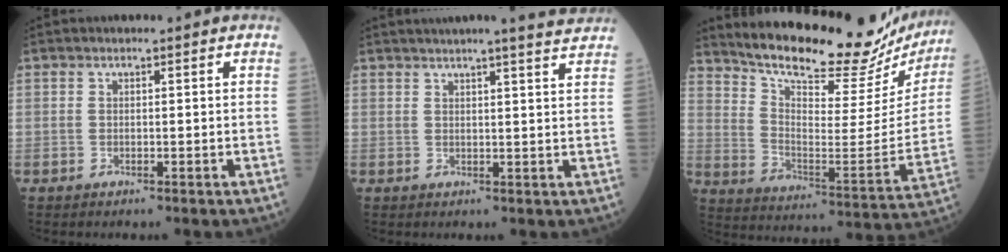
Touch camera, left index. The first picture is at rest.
{"total": 11.3, "force": [10.6, -1.0, 3.7], "torque": [-0.055, -0.022, 0.119]}
{"total": 26.5, "force": [24.1, 5.5, 9.6], "torque": [-0.160, -0.074, 0.323]}